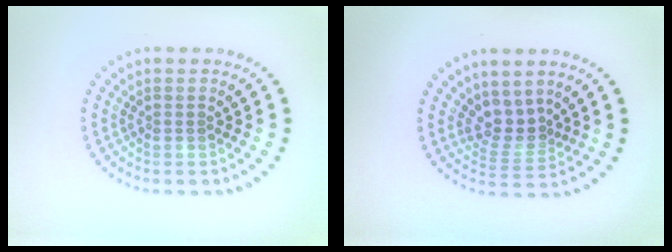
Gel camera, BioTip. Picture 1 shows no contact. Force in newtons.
{"total": 2.9, "press": 2.0, "slide": 2.1}